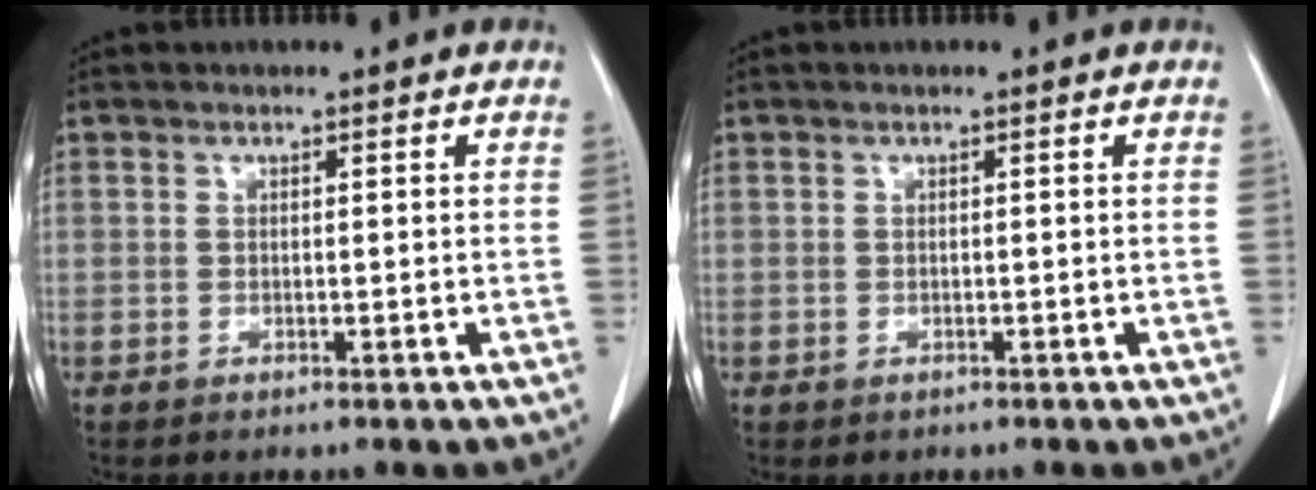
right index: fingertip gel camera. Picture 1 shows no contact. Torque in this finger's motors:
{"motor_torque": [-0.28, 0.07, -0.36, -0.10]}